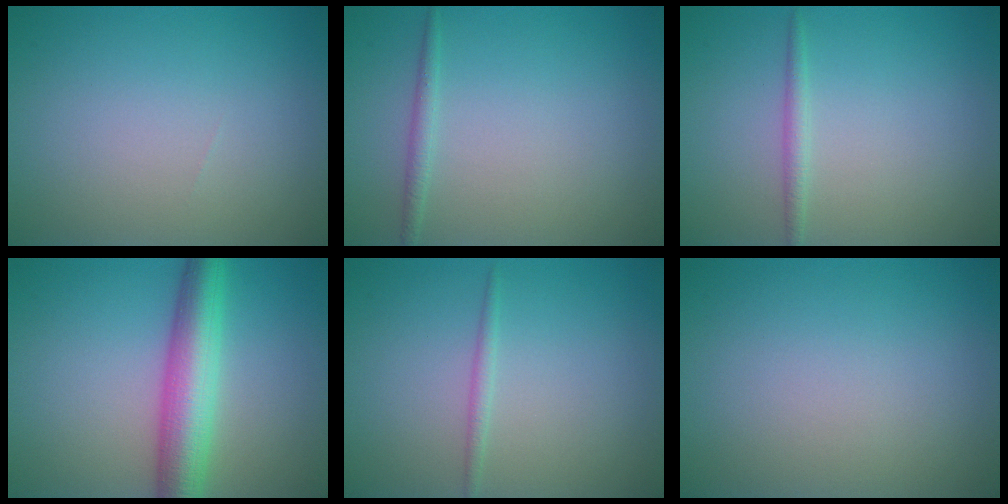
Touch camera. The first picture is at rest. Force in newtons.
{"total": 1.1, "press": 1.1, "slide": 0.1}
{"total": 1.2, "press": 1.2, "slide": 0.0}
{"total": 6.4, "press": 6.4, "slide": 0.3}
{"total": 0.9, "press": 0.9, "slide": 0.0}
{"total": 0.0}